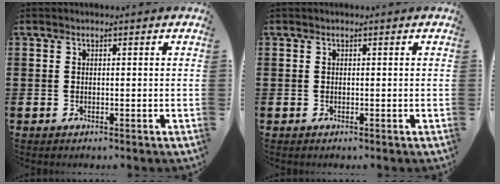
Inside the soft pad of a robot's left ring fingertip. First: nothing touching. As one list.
[{"total": 0.0}]